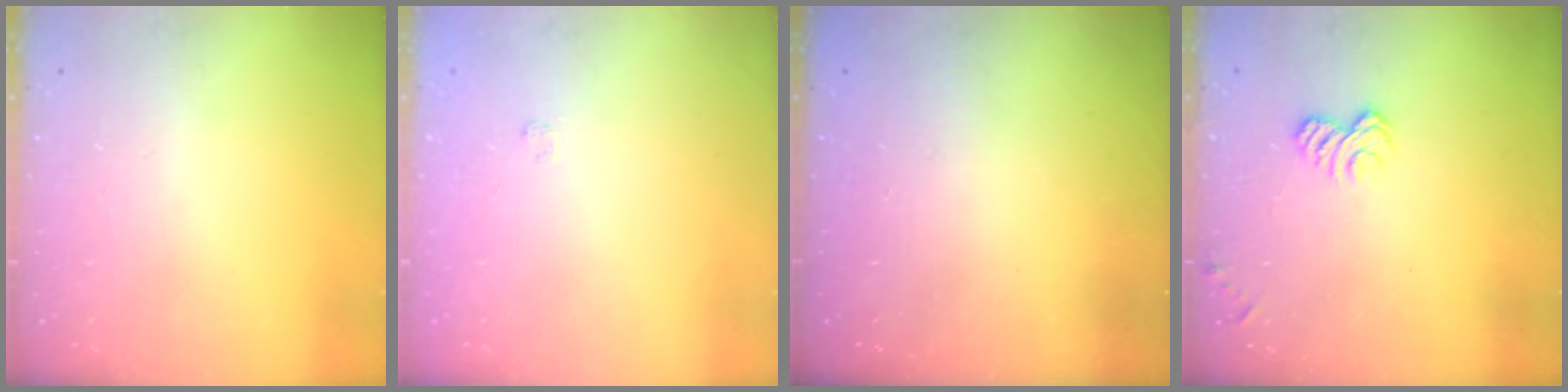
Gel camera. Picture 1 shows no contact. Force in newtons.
{"total": 1.7, "press": 1.2, "slide": 1.1}
{"total": 2.6, "press": 2.4, "slide": 0.8}
{"total": 3.4, "press": 3.2, "slide": 1.1}